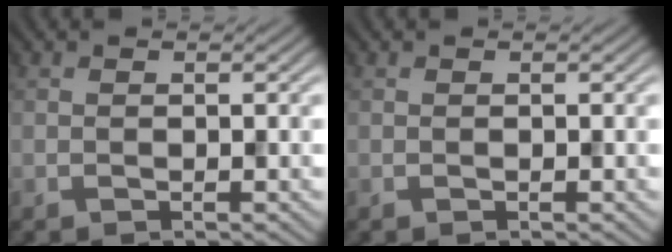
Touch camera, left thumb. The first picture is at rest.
{"total": 0.0}